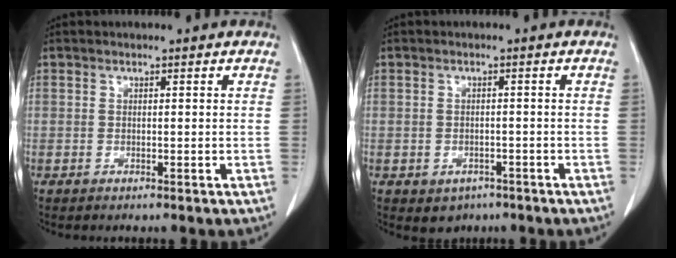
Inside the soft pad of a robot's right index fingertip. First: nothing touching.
{"total": 3.2, "force": [-1.9, 2.3, 1.0], "torque": [-0.012, 0.006, -0.015]}